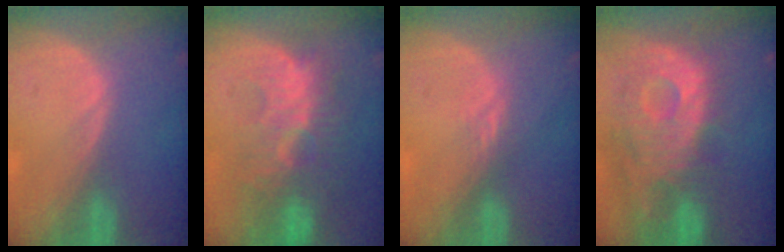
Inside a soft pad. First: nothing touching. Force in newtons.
{"total": 10.5, "press": 9.5, "slide": 4.5}
{"total": 1.5, "press": 1.3, "slide": 0.8}
{"total": 12.3, "press": 10.8, "slide": 5.9}